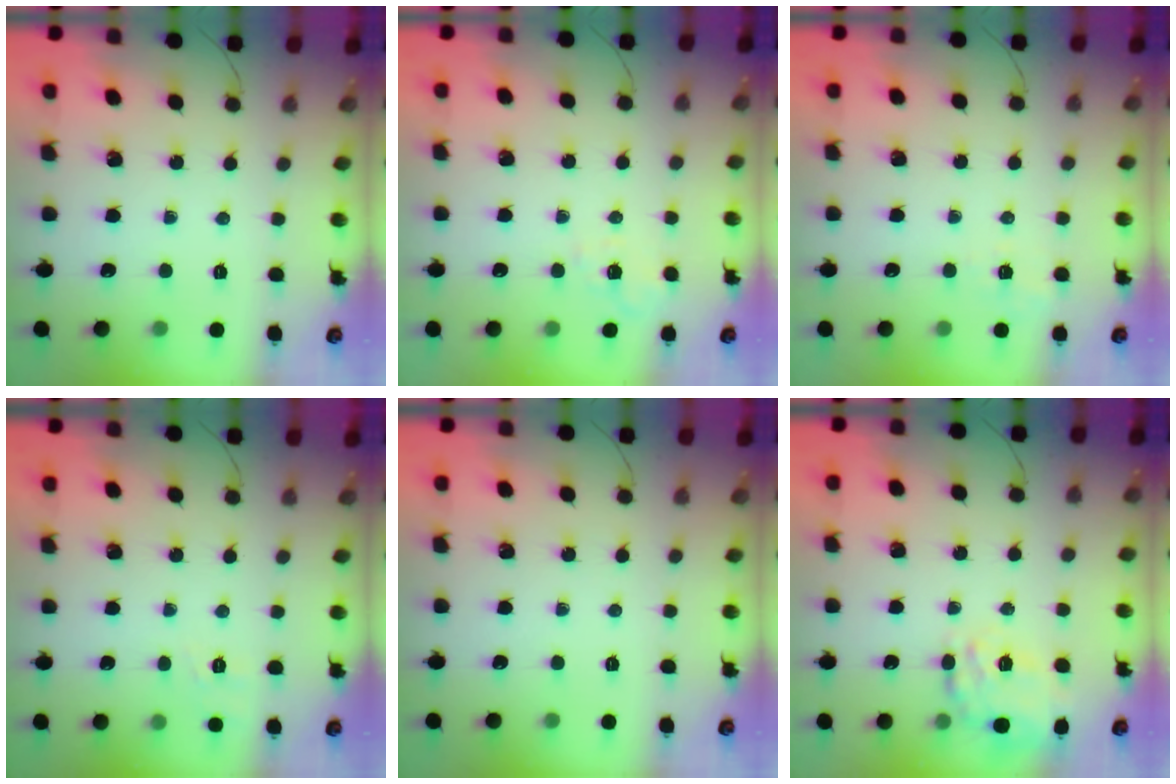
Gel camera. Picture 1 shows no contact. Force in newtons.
{"total": 1.9, "press": 0.8, "slide": 1.8}
{"total": 1.8, "press": 0.4, "slide": 1.8}
{"total": 7.0, "press": 6.7, "slide": 2.1}
{"total": 0.0}
{"total": 18.7, "press": 18.5, "slide": 2.6}